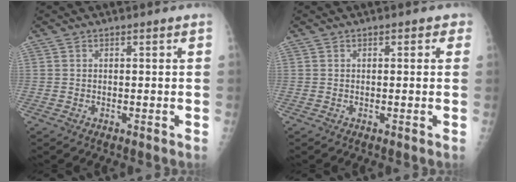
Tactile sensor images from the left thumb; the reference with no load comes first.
{"total": 1.7, "force": [0.6, 1.1, 1.1], "torque": [0.005, 0.004, 0.000]}